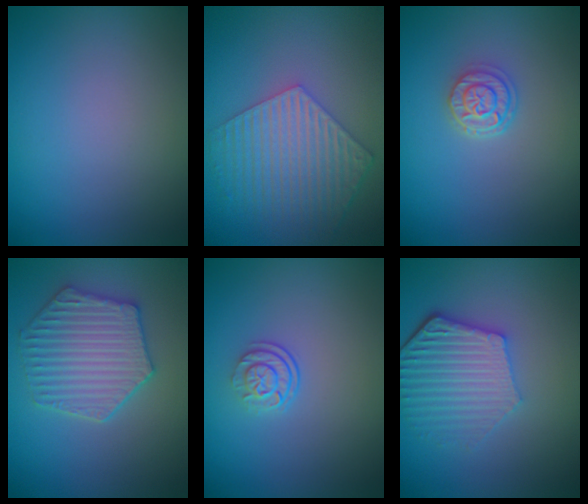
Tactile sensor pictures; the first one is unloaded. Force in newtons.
{"total": 5.8, "press": 4.6, "slide": 3.6}
{"total": 2.6, "press": 2.2, "slide": 1.5}
{"total": 5.2, "press": 4.4, "slide": 2.7}
{"total": 2.4, "press": 1.7, "slide": 1.6}
{"total": 5.3, "press": 4.2, "slide": 3.3}